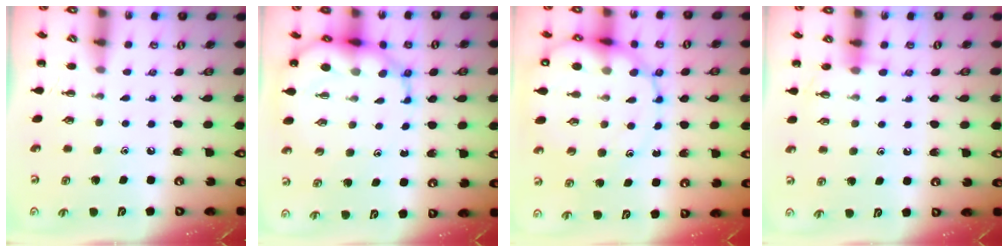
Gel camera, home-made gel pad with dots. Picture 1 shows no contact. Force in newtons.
{"total": 10.2, "press": 9.7, "slide": 3.1}
{"total": 15.9, "press": 15.6, "slide": 3.3}
{"total": 7.9, "press": 7.8, "slide": 1.5}